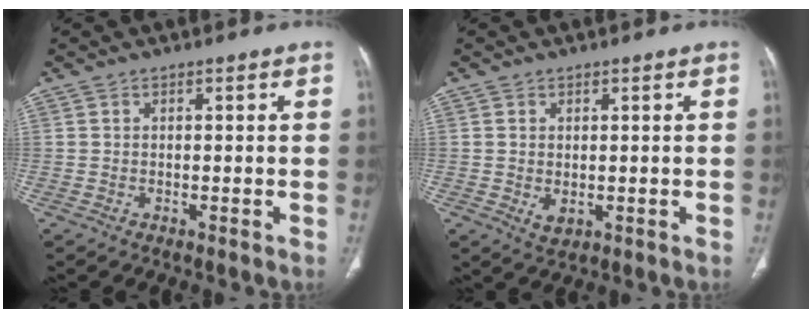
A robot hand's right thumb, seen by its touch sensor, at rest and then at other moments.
{"total": 2.4, "force": [-0.2, 1.6, 1.8], "torque": [-0.030, -0.007, 0.006]}